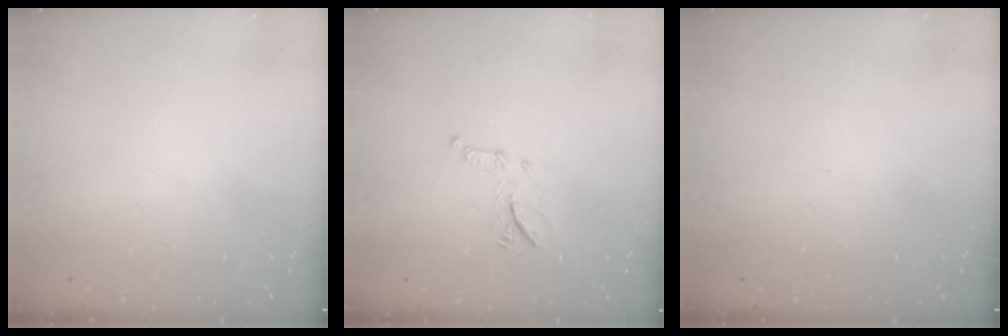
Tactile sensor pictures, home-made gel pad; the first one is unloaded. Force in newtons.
{"total": 8.6, "press": 8.5, "slide": 1.1}
{"total": 0.0}